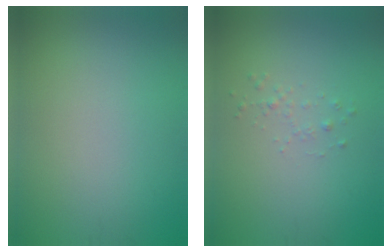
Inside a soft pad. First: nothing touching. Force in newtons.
{"total": 0.8, "press": 0.8, "slide": 0.0}